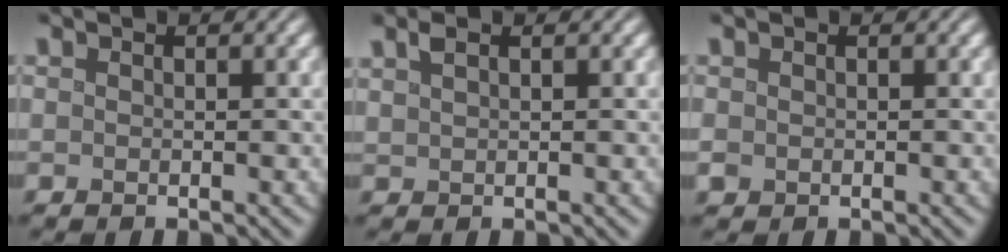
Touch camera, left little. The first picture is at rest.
{"total": 1.3, "force": [0.9, 0.4, 0.8], "torque": [-0.020, 0.005, 0.020]}
{"total": 0.6, "force": [-0.1, 0.6, 0.2], "torque": [-0.005, -0.003, -0.003]}